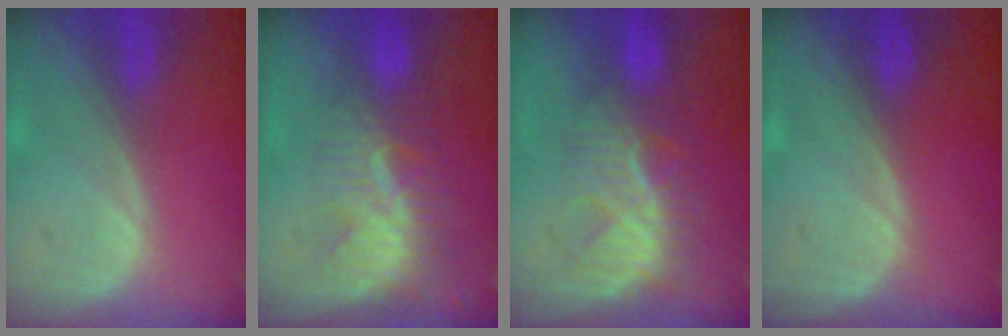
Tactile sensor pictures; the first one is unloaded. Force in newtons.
{"total": 8.5, "press": 7.6, "slide": 3.8}
{"total": 8.0, "press": 7.9, "slide": 1.2}
{"total": 0.0}